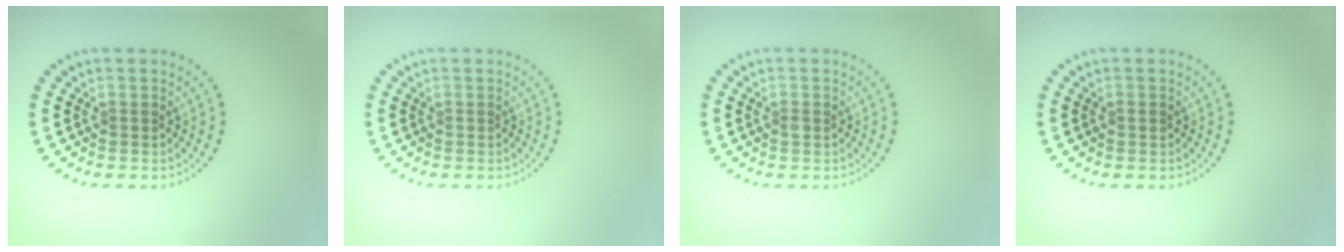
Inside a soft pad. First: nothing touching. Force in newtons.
{"total": 0.0}
{"total": 0.6, "press": 0.6, "slide": 0.2}
{"total": 0.7, "press": 0.7, "slide": 0.1}